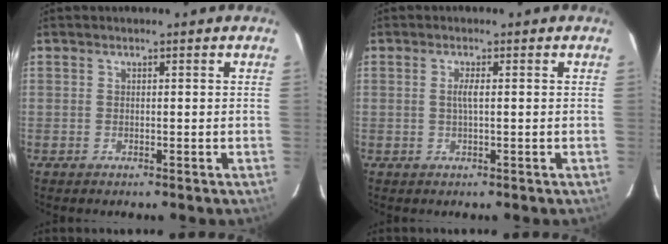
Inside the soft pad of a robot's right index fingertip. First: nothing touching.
{"total": 1.6, "force": [0.1, 0.0, 1.6], "torque": [-0.030, 0.000, 0.000]}